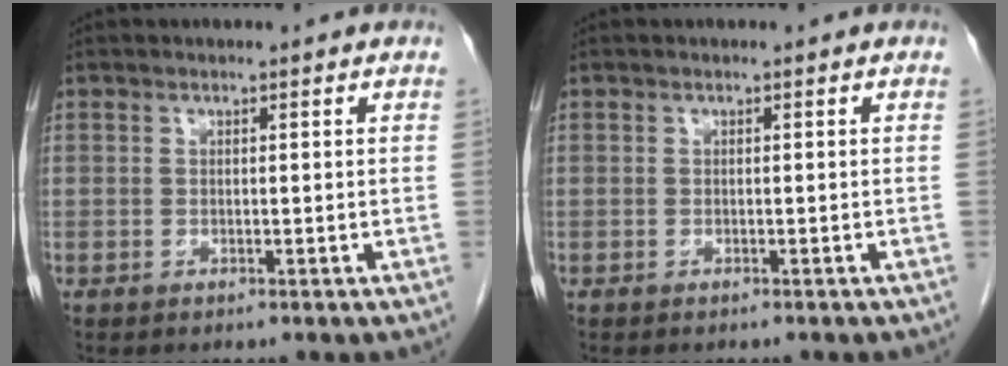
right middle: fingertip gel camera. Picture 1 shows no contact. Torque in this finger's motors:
{"motor_torque": [0.08, -0.02, 0.00, 0.00]}